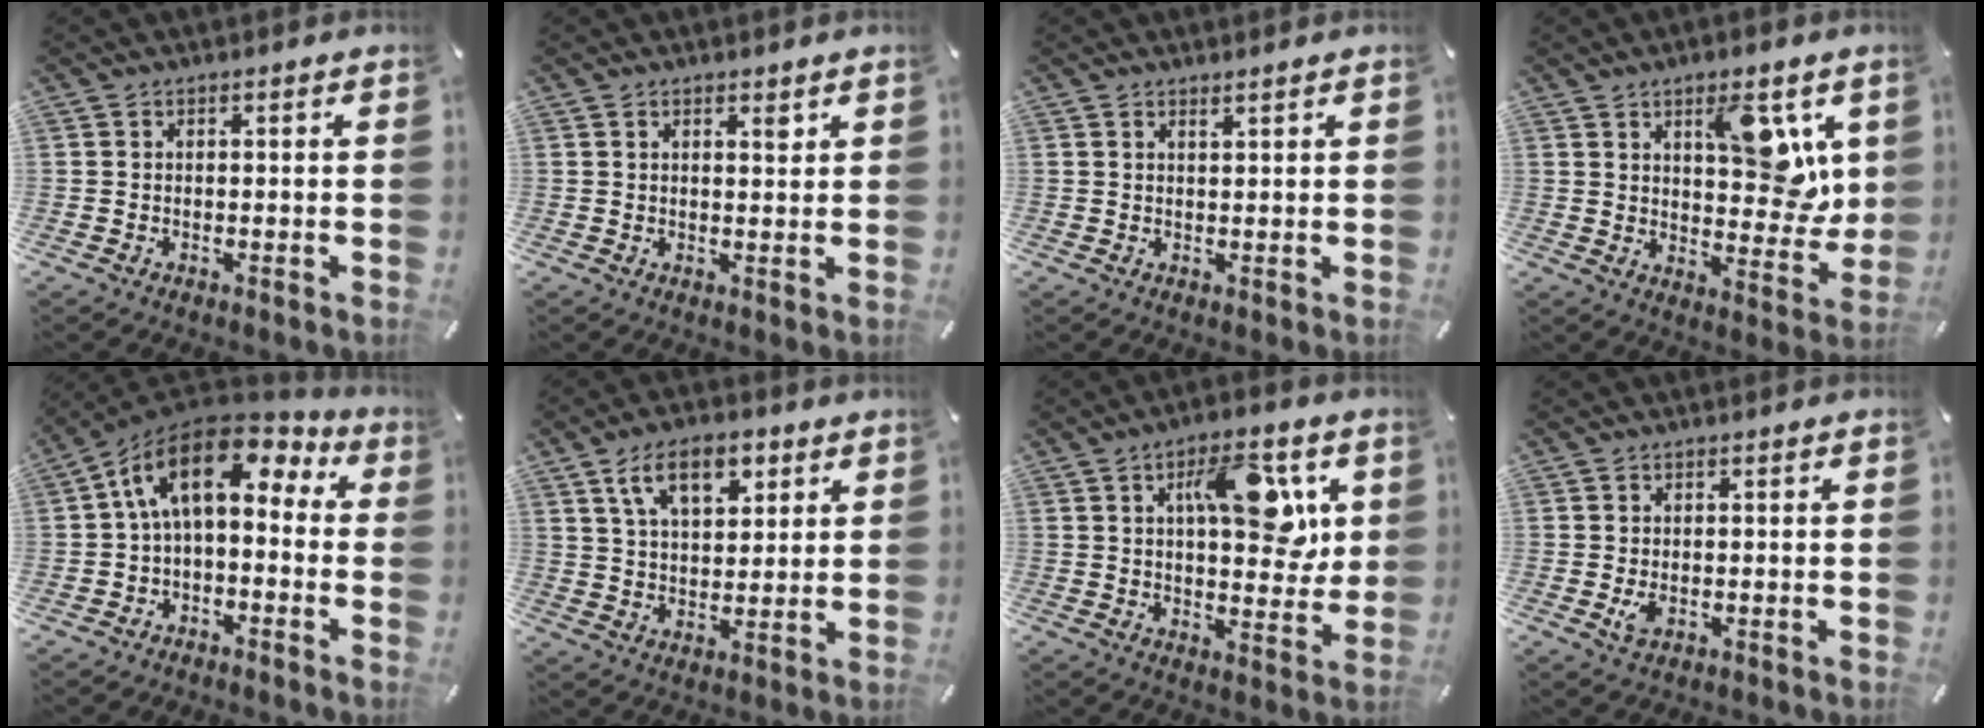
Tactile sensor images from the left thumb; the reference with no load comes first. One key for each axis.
{"total": 2.0, "fx": 1.4, "fy": 0.7, "fz": 1.3, "tx": -0.018, "ty": -0.004, "tz": 0.023}
{"total": 1.3, "fx": 1.1, "fy": 0.0, "fz": 0.5, "tx": -0.010, "ty": -0.002, "tz": 0.021}
{"total": 12.3, "fx": 5.8, "fy": 6.2, "fz": 9.0, "tx": -0.093, "ty": -0.038, "tz": 0.091}
{"total": 13.8, "fx": 3.6, "fy": 8.2, "fz": 10.6, "tx": -0.195, "ty": -0.011, "tz": 0.059}
{"total": 11.1, "fx": 5.8, "fy": 6.2, "fz": 7.2, "tx": -0.115, "ty": -0.007, "tz": 0.102}
{"total": 13.8, "fx": 5.2, "fy": 6.6, "fz": 11.0, "tx": -0.148, "ty": -0.011, "tz": 0.081}
{"total": 2.5, "fx": -0.3, "fy": 1.5, "fz": 2.0, "tx": -0.051, "ty": -0.005, "tz": -0.008}